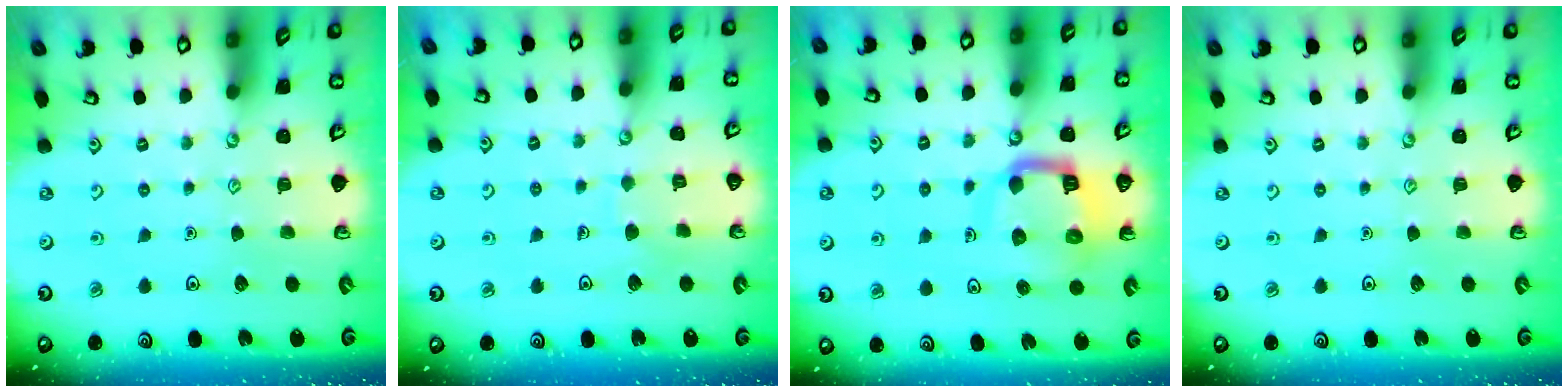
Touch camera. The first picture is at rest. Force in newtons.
{"total": 5.3, "press": 5.3, "slide": 0.4}
{"total": 11.0, "press": 10.9, "slide": 1.3}
{"total": 0.0}